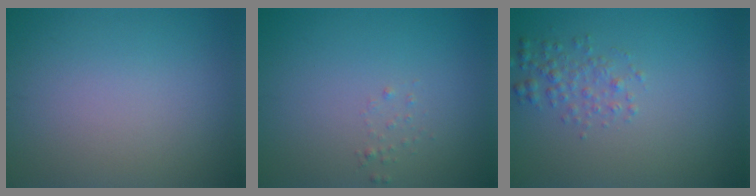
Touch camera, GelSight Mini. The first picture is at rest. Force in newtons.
{"total": 0.6, "press": 0.6, "slide": 0.1}
{"total": 1.8, "press": 1.8, "slide": 0.0}